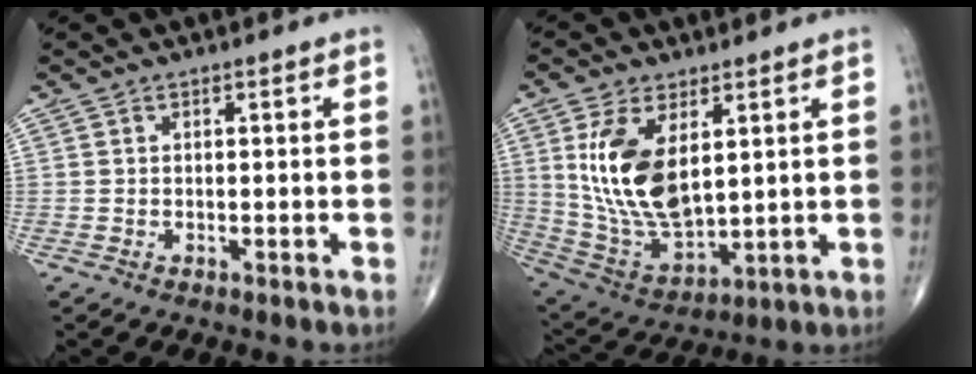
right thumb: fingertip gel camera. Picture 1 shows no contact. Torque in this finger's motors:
{"motor_torque": [0.11, 0.55, 1.42, 0.37, 0.17]}